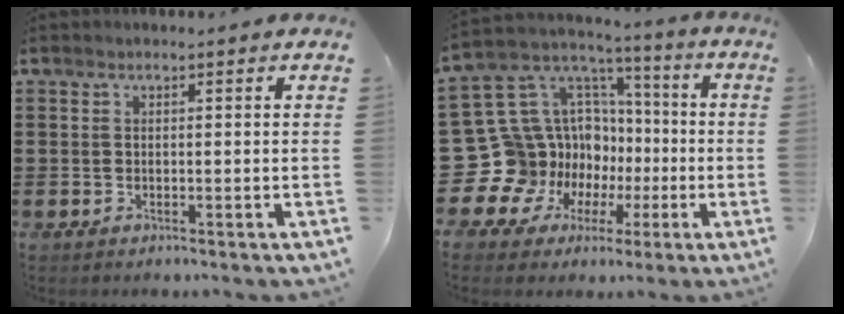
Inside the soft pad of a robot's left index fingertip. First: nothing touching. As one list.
[{"total": 16.1, "force": [-3.1, 15.0, 5.1], "torque": [-0.163, -0.030, -0.009]}]